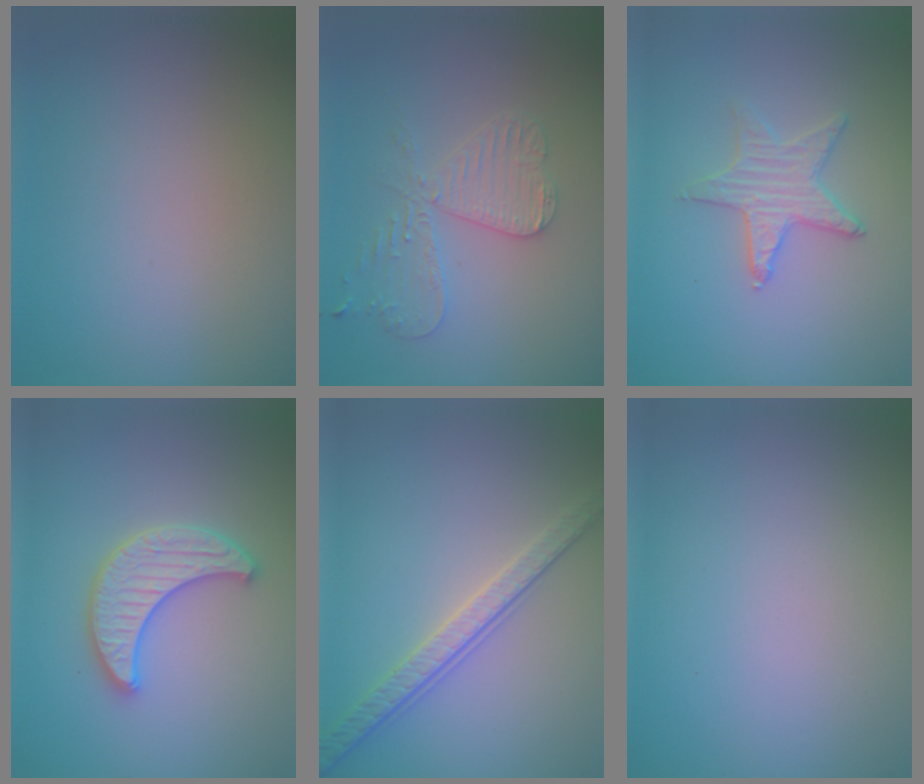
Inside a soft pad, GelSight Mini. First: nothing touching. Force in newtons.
{"total": 4.2, "press": 3.7, "slide": 2.0}
{"total": 1.9, "press": 1.9, "slide": 0.2}
{"total": 3.8, "press": 3.6, "slide": 1.0}
{"total": 3.6, "press": 3.3, "slide": 1.6}
{"total": 0.0}